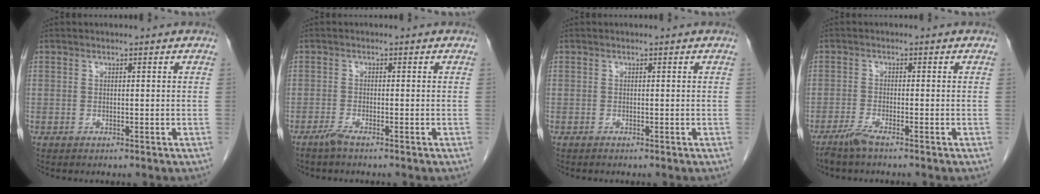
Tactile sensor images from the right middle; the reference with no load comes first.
{"total": 1.6, "force": [-1.3, -0.1, 0.9], "torque": [-0.027, -0.004, -0.029]}
{"total": 0.0}
{"total": 2.5, "force": [-2.1, -0.1, 1.5], "torque": [-0.040, -0.006, -0.045]}